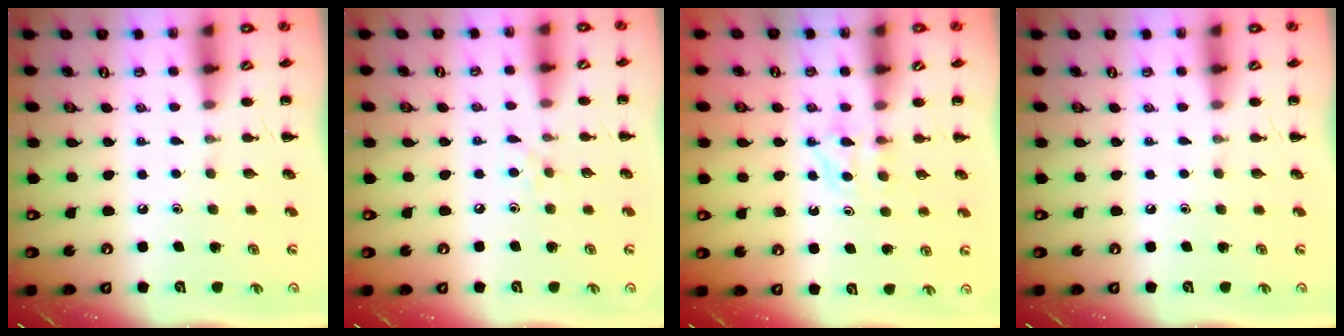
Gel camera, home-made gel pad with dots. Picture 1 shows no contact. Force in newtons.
{"total": 4.5, "press": 4.1, "slide": 1.8}
{"total": 5.1, "press": 5.0, "slide": 1.0}
{"total": 0.0}